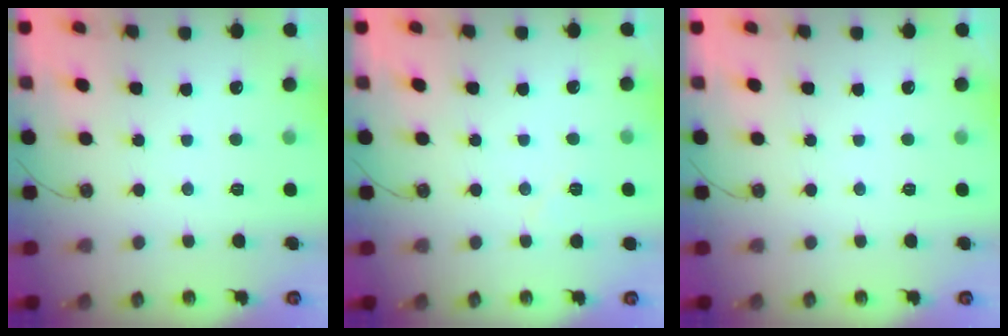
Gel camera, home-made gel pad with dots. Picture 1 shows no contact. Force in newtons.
{"total": 4.4, "press": 4.2, "slide": 1.4}
{"total": 0.0}